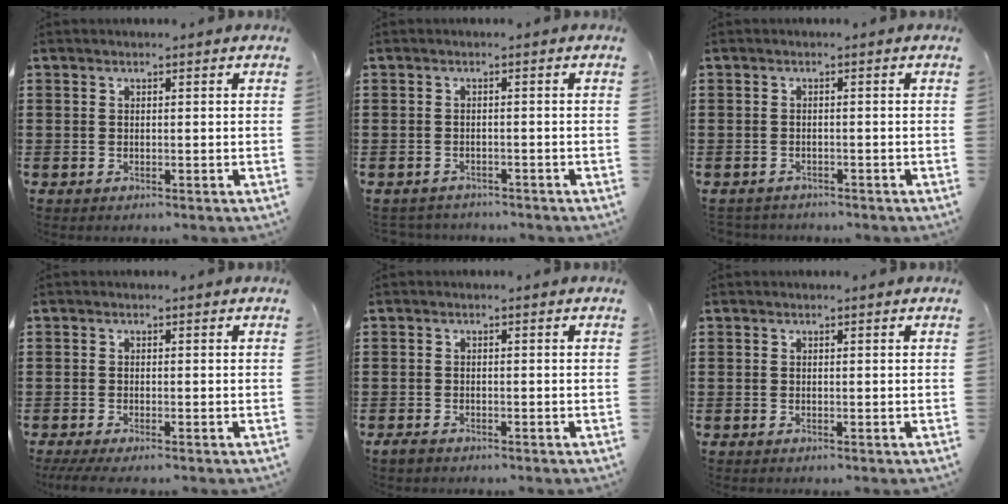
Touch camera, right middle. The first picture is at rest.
{"total": 1.4, "force": [-1.4, 0.2, -0.2], "torque": [-0.004, -0.001, -0.032]}
{"total": 1.2, "force": [-1.2, 0.2, -0.1], "torque": [-0.003, -0.001, -0.026]}
{"total": 1.2, "force": [-1.1, 0.0, 0.7], "torque": [-0.014, -0.003, -0.019]}
{"total": 1.2, "force": [-0.9, 0.5, 0.4], "torque": [-0.013, -0.002, -0.019]}
{"total": 0.0}